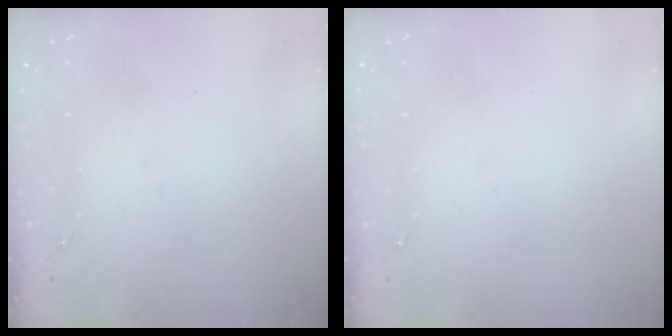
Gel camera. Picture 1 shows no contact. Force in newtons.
{"total": 0.0}